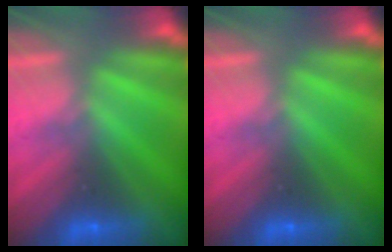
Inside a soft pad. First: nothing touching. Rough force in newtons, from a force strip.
{"total": 0.0}